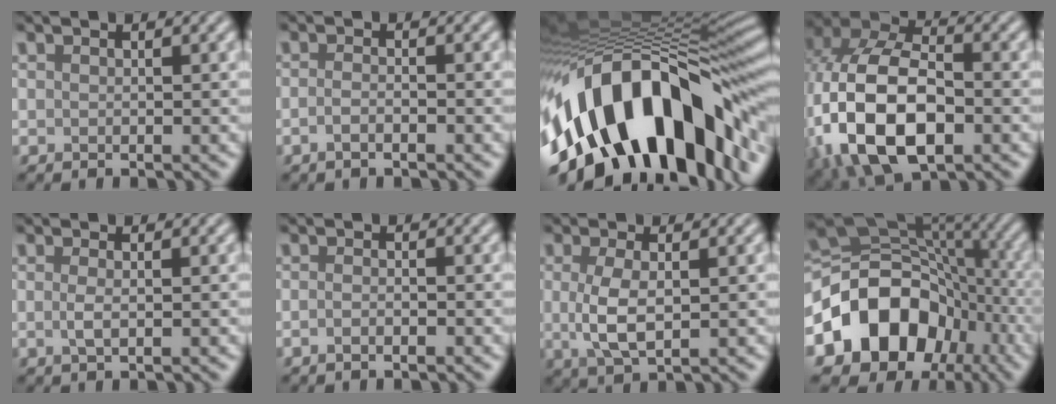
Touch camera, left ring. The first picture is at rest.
{"total": 1.4, "force": [-0.7, 0.4, 1.1], "torque": [-0.022, 0.000, -0.017]}
{"total": 18.9, "force": [-5.8, 9.6, 15.2], "torque": [-0.252, 0.005, -0.097]}
{"total": 13.9, "force": [-3.5, 8.6, 10.3], "torque": [-0.219, -0.018, -0.058]}
{"total": 1.3, "force": [0.0, 0.4, 1.2], "torque": [-0.024, -0.001, -0.002]}
{"total": 1.0, "force": [-0.6, 0.3, 0.8], "torque": [-0.015, -0.002, -0.011]}
{"total": 3.6, "force": [0.1, 1.4, 3.3], "torque": [-0.076, -0.003, 0.004]}
{"total": 13.2, "force": [-4.7, 10.4, 6.6], "torque": [-0.133, 0.000, -0.094]}